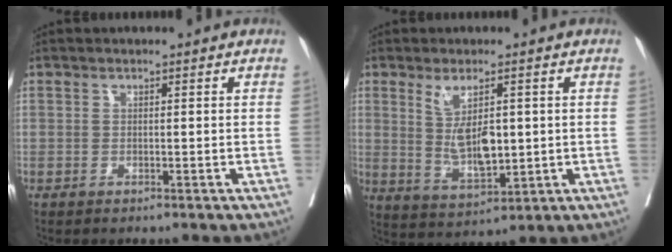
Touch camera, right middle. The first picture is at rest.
{"total": 7.3, "force": [1.0, 2.4, 6.9], "torque": [-0.132, -0.015, 0.030]}